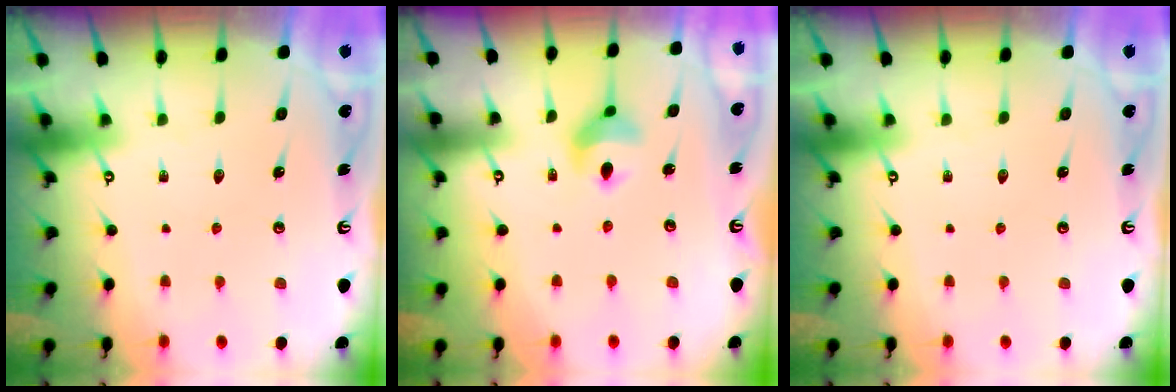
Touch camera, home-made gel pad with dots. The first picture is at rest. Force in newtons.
{"total": 8.8, "press": 8.6, "slide": 2.1}
{"total": 0.0}